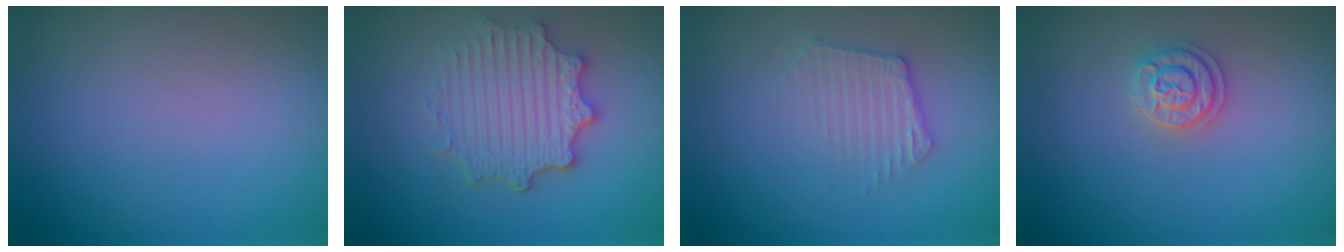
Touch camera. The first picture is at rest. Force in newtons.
{"total": 4.4, "press": 3.7, "slide": 2.4}
{"total": 2.4, "press": 2.4, "slide": 0.3}
{"total": 1.9, "press": 1.9, "slide": 0.2}